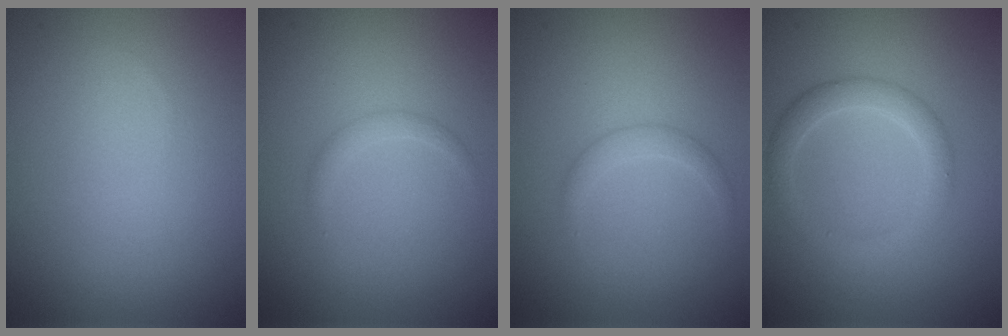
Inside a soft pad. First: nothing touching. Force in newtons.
{"total": 1.0, "press": 1.0, "slide": 0.1}
{"total": 1.2, "press": 1.2, "slide": 0.1}
{"total": 2.6, "press": 2.6, "slide": 0.0}